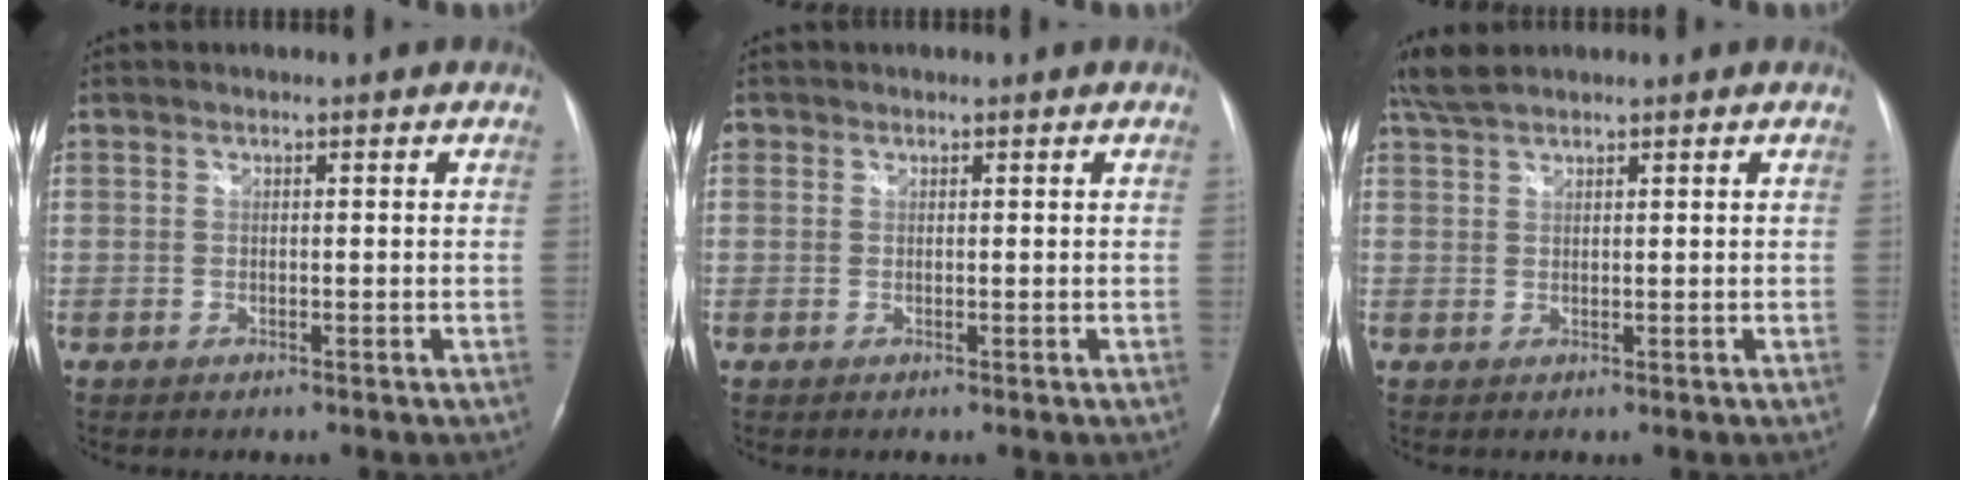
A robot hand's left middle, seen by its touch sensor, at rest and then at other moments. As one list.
[{"total": 0.7, "force": [0.3, 0.6, 0.1], "torque": [0.005, 0.001, 0.002]}, {"total": 3.4, "force": [3.1, 0.6, 1.5], "torque": [-0.038, 0.018, 0.064]}]